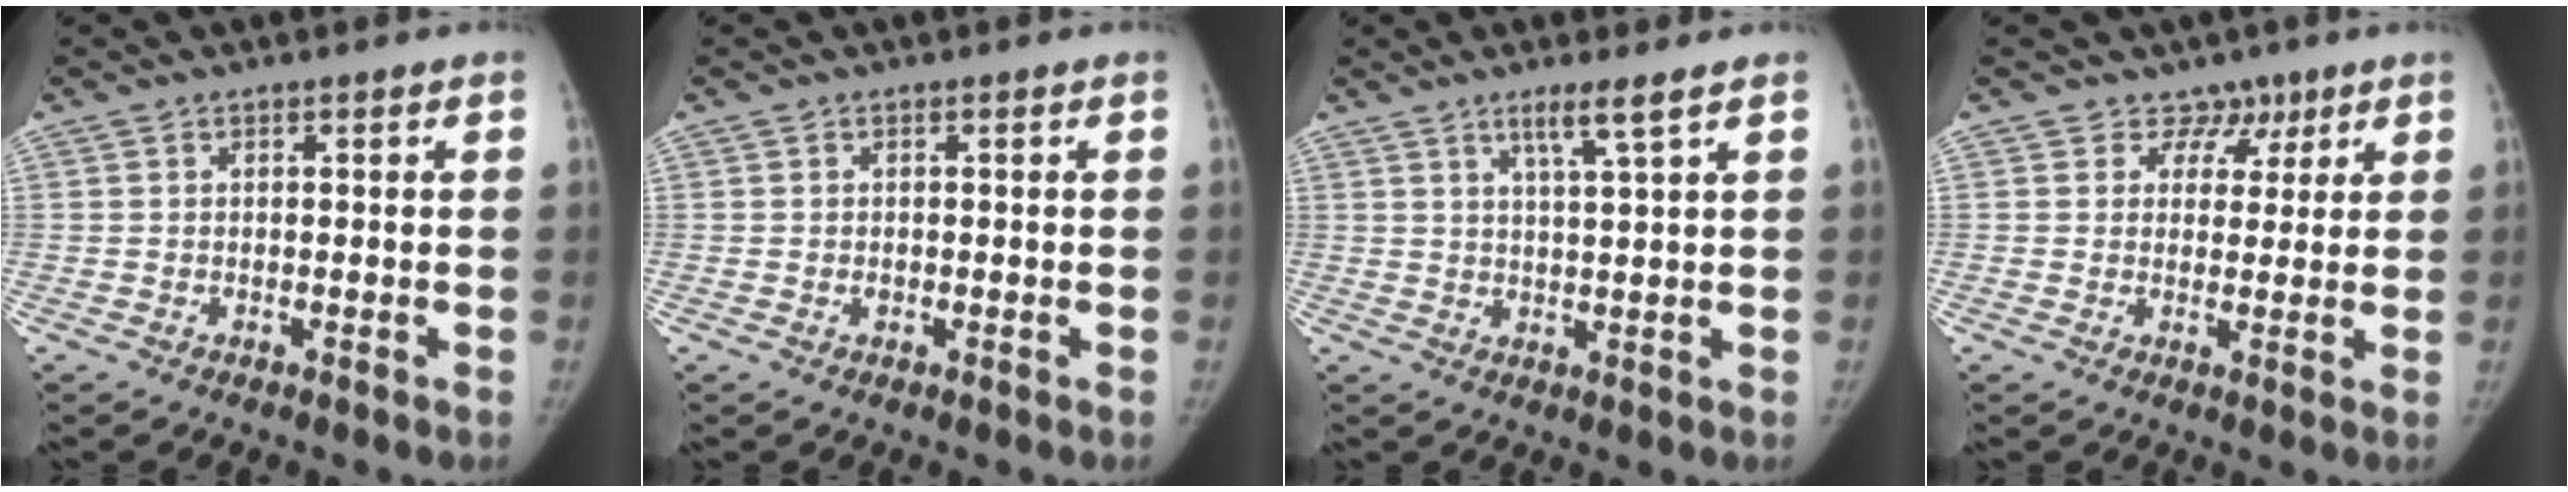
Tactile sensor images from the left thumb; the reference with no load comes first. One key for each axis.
{"total": 0.7, "fx": -0.3, "fy": 0.6, "fz": 0.4, "tx": -0.003, "ty": 0.001, "tz": -0.003}
{"total": 4.4, "fx": 2.8, "fy": -0.3, "fz": 3.3, "tx": -0.063, "ty": -0.022, "tz": 0.055}
{"total": 4.5, "fx": 2.8, "fy": 3.5, "fz": -0.2, "tx": 0.040, "ty": -0.013, "tz": 0.037}